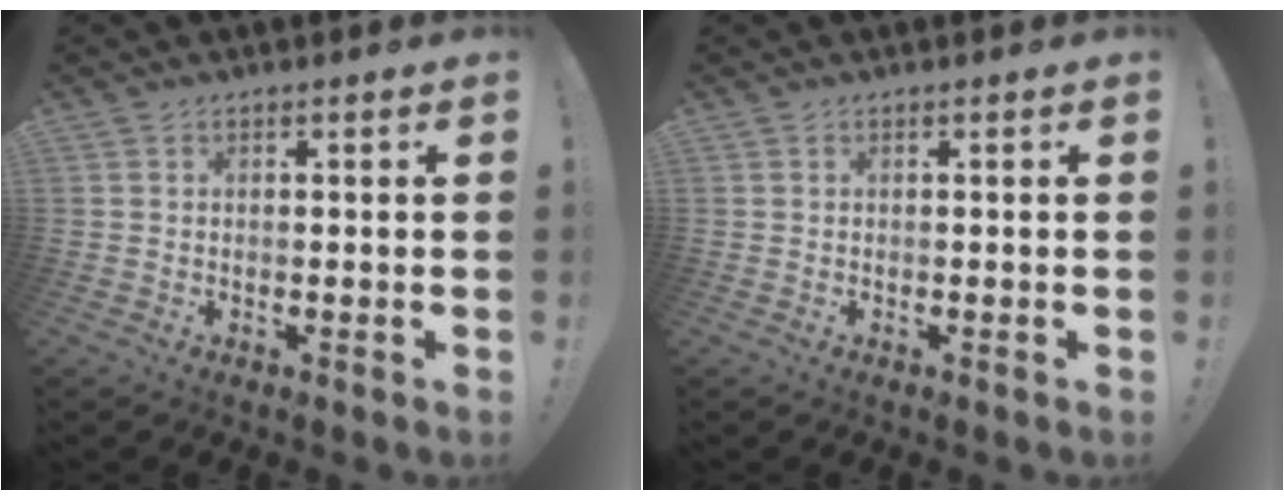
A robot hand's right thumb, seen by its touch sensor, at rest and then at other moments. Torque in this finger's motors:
{"motor_torque": [-0.02, 0.02, 0.00, 0.00, 0.00]}